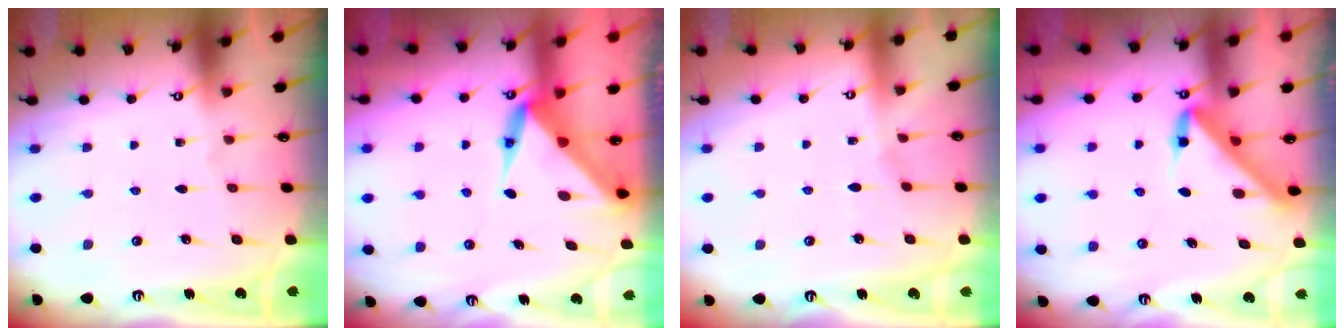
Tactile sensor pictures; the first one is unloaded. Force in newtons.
{"total": 4.7, "press": 4.7, "slide": 0.2}
{"total": 2.2, "press": 2.1, "slide": 0.4}
{"total": 5.1, "press": 5.0, "slide": 0.4}